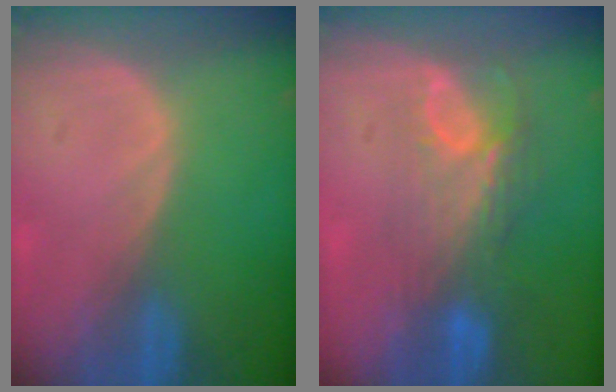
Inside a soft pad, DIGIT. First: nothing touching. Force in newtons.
{"total": 7.9, "press": 7.0, "slide": 3.7}